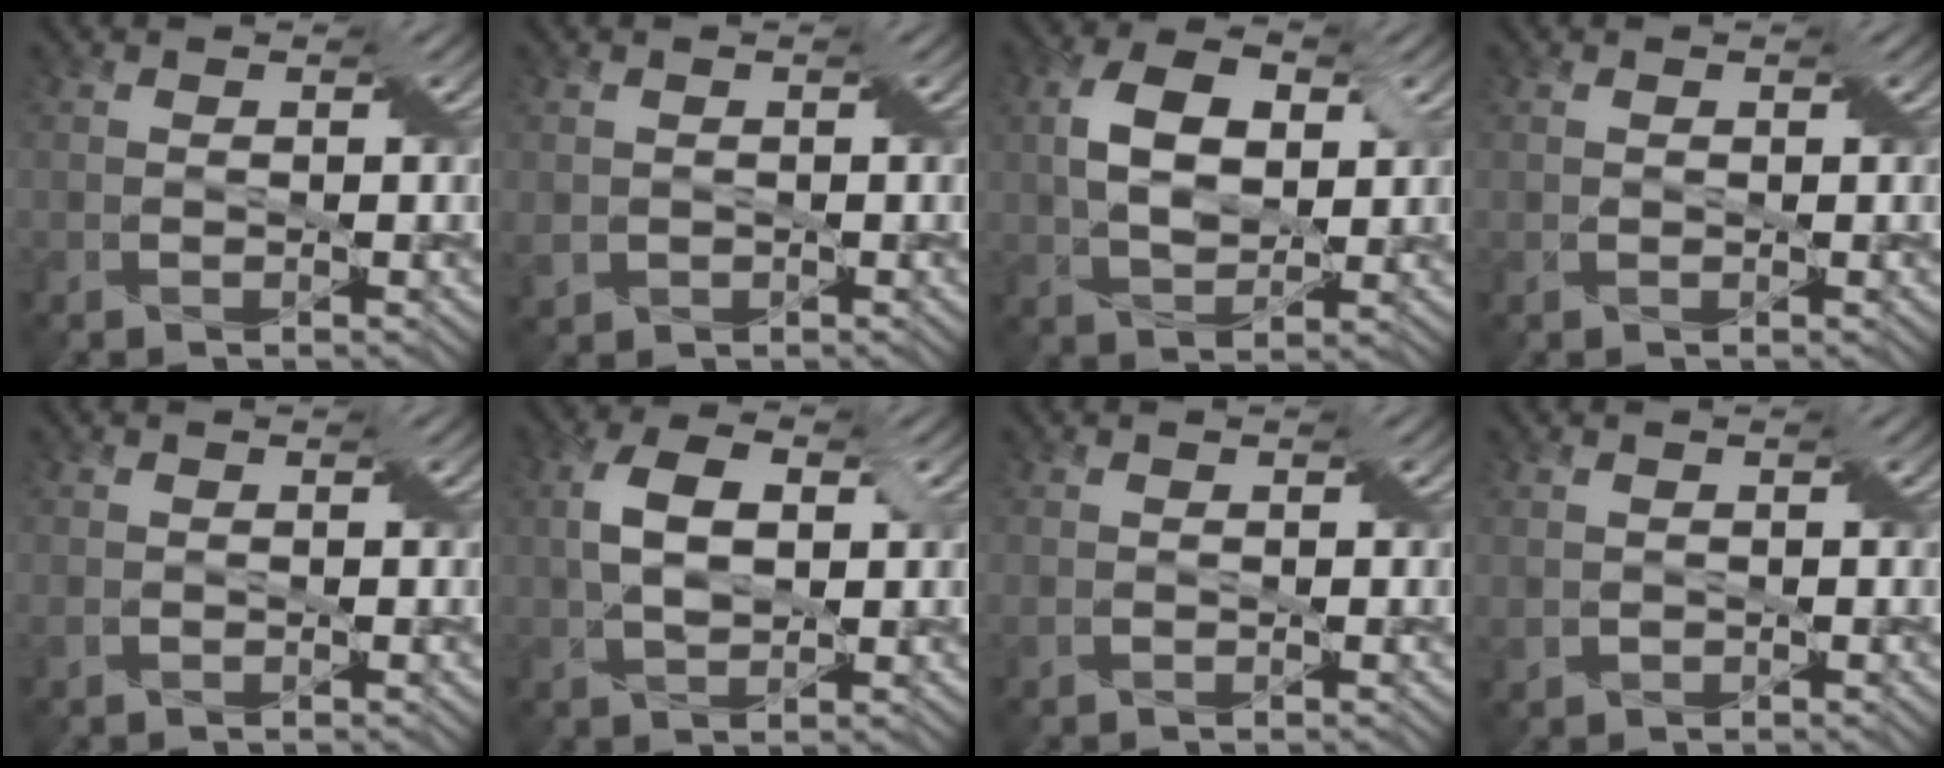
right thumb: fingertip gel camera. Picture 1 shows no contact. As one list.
[{"total": 2.0, "force": [-0.2, 1.9, 0.7], "torque": [-0.031, -0.008, -0.005]}, {"total": 7.7, "force": [1.8, 4.5, 5.9], "torque": [-0.122, 0.010, 0.030]}, {"total": 0.0}, {"total": 1.2, "force": [-0.2, 1.0, 0.6], "torque": [-0.021, -0.005, -0.004]}, {"total": 6.0, "force": [1.2, 3.1, 4.9], "torque": [-0.109, 0.007, 0.020]}, {"total": 0.7, "force": [0.0, 0.6, 0.4], "torque": [-0.016, -0.002, 0.001]}, {"total": 1.2, "force": [0.2, 1.1, 0.3], "torque": [-0.018, -0.005, 0.005]}]